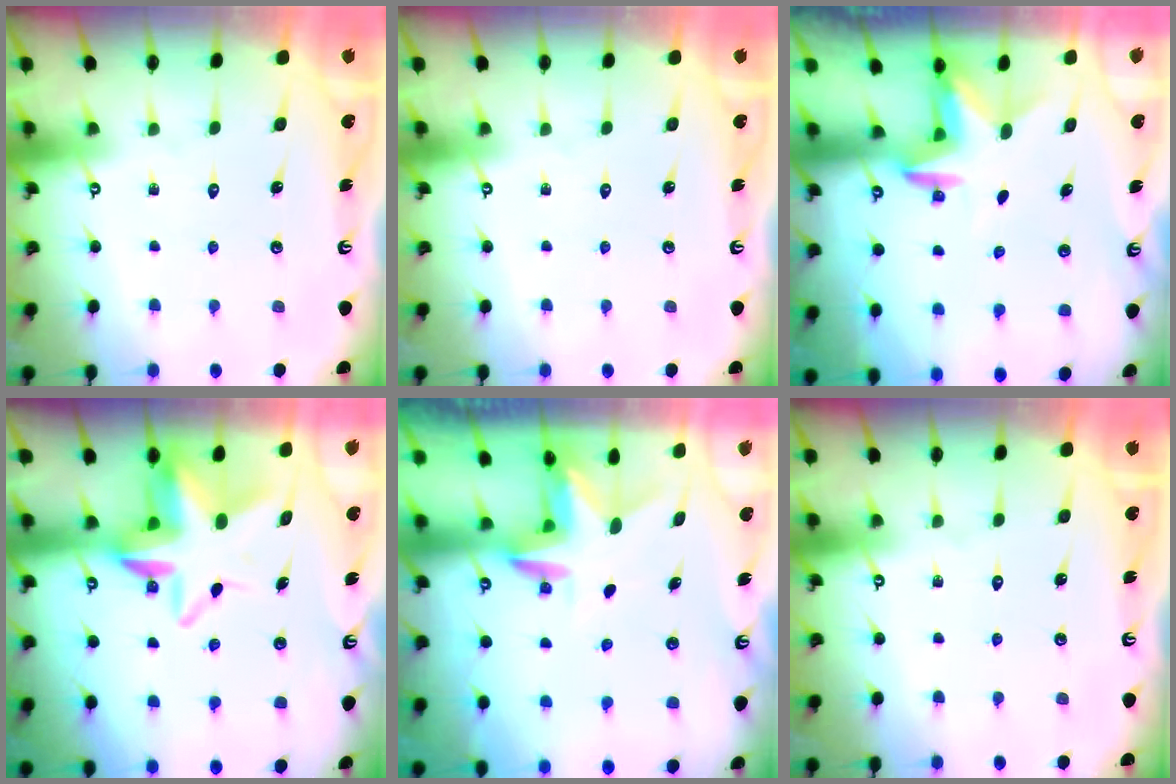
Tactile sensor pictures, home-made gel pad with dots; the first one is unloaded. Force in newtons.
{"total": 0.0}
{"total": 2.9, "press": 2.9, "slide": 0.5}
{"total": 8.8, "press": 8.6, "slide": 1.5}
{"total": 3.1, "press": 3.1, "slide": 0.2}
{"total": 0.0}